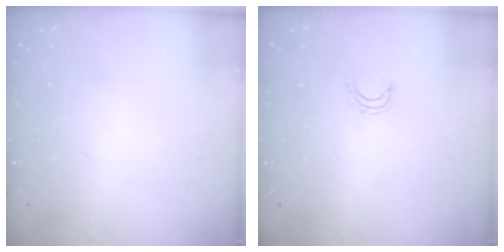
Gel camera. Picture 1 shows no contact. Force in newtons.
{"total": 4.7, "press": 4.7, "slide": 0.3}